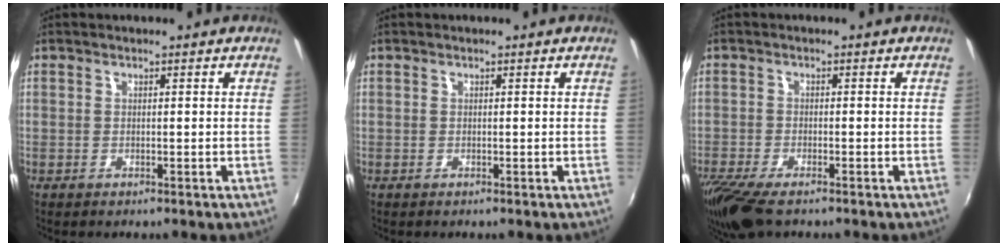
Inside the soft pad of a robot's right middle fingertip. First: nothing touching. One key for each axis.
{"total": 0.0}
{"total": 8.4, "fx": -6.2, "fy": 2.1, "fz": 5.2, "tx": -0.126, "ty": -0.041, "tz": -0.119}